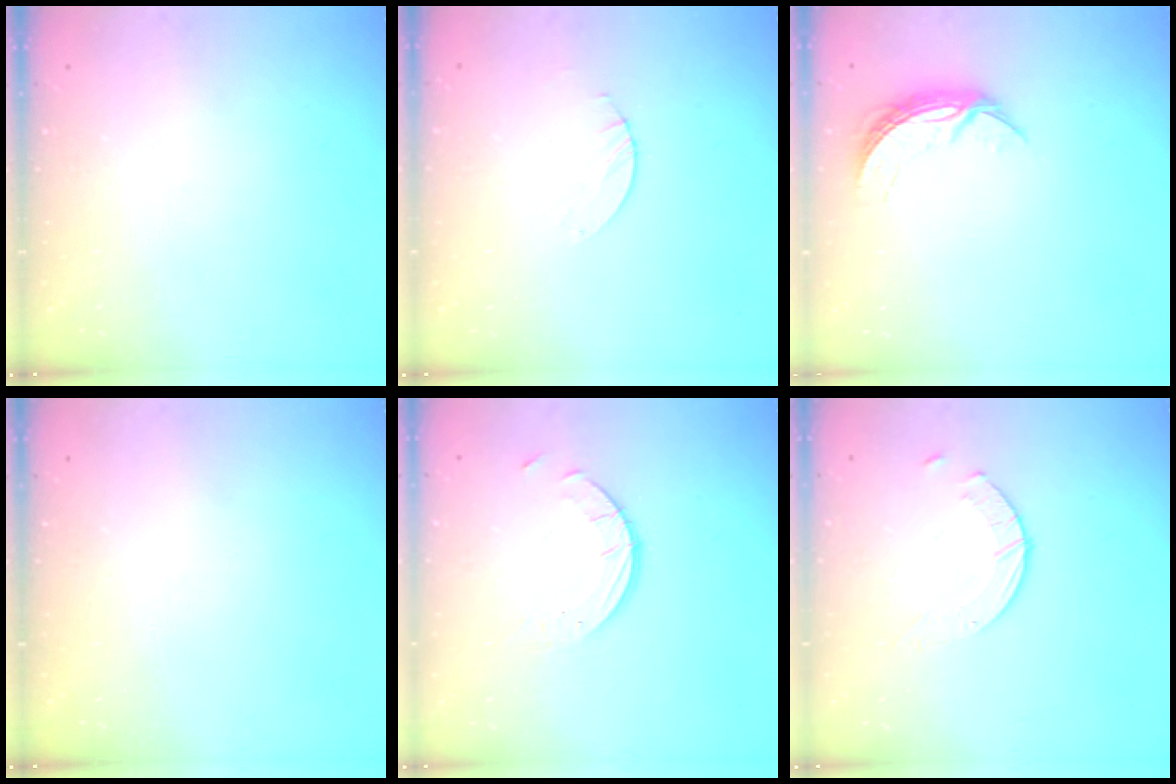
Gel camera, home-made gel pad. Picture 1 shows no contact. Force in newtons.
{"total": 0.9, "press": 0.8, "slide": 0.2}
{"total": 6.2, "press": 6.2, "slide": 0.5}
{"total": 0.0}
{"total": 5.1, "press": 5.1, "slide": 0.3}
{"total": 5.1, "press": 5.1, "slide": 0.6}